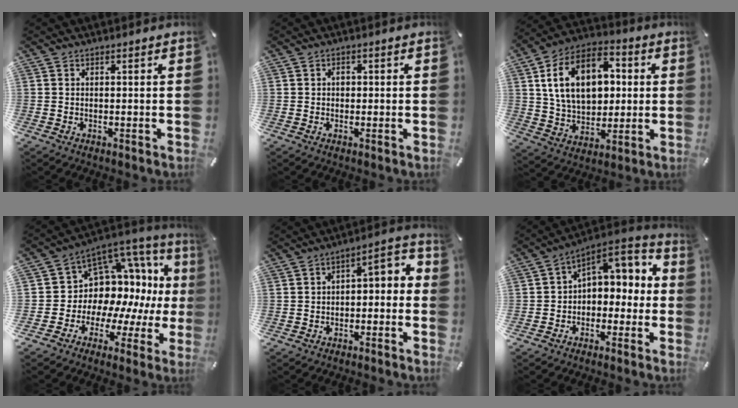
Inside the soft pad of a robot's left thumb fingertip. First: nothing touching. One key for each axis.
{"total": 1.1, "fx": 0.0, "fy": 0.9, "fz": 0.6, "tx": -0.004, "ty": 0.001, "tz": -0.004}
{"total": 16.8, "fx": 4.1, "fy": 11.9, "fz": 11.2, "tx": -0.203, "ty": 0.004, "tz": 0.073}
{"total": 10.4, "fx": 4.6, "fy": 8.7, "fz": 3.4, "tx": -0.062, "ty": -0.083, "tz": 0.096}
{"total": 5.4, "fx": 0.4, "fy": 3.4, "fz": 4.2, "tx": -0.042, "ty": -0.020, "tz": -0.006}
{"total": 6.1, "fx": 1.3, "fy": 5.4, "fz": 2.4, "tx": -0.027, "ty": -0.015, "tz": 0.018}